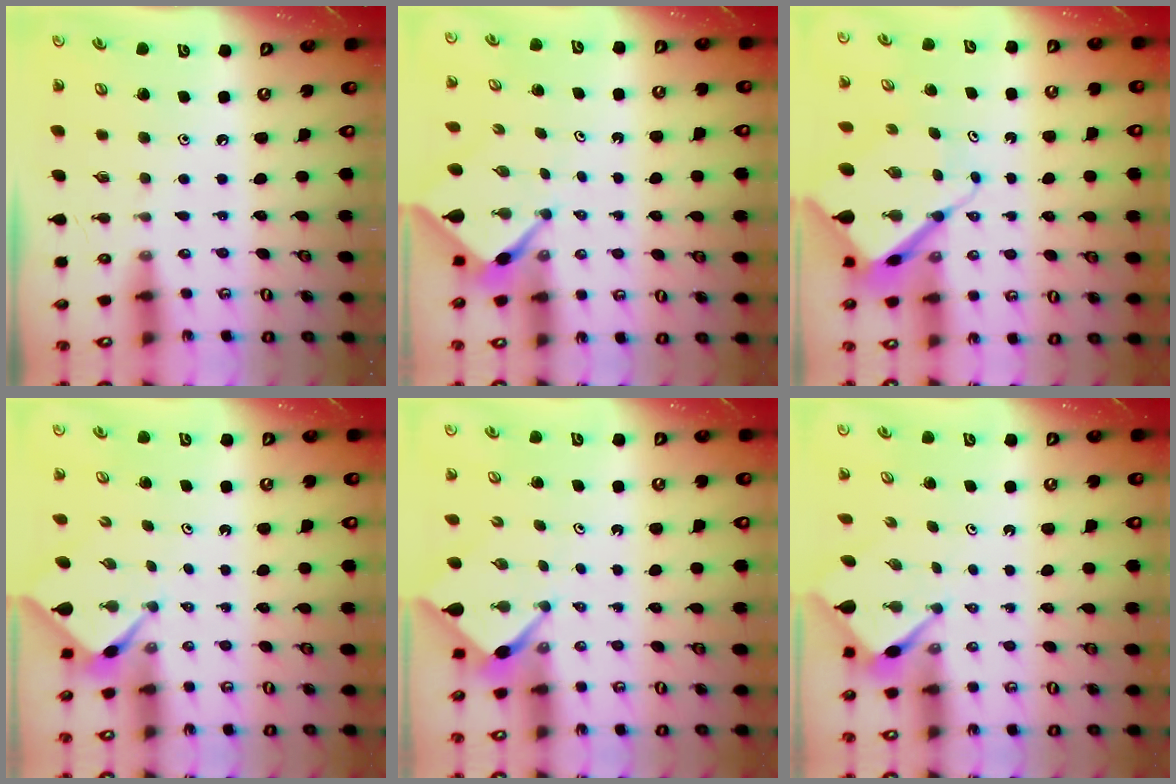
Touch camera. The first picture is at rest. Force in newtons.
{"total": 2.6, "press": 2.6, "slide": 0.2}
{"total": 9.8, "press": 9.7, "slide": 1.0}
{"total": 2.4, "press": 2.4, "slide": 0.1}
{"total": 2.5, "press": 2.4, "slide": 0.3}
{"total": 2.9, "press": 2.9, "slide": 0.3}